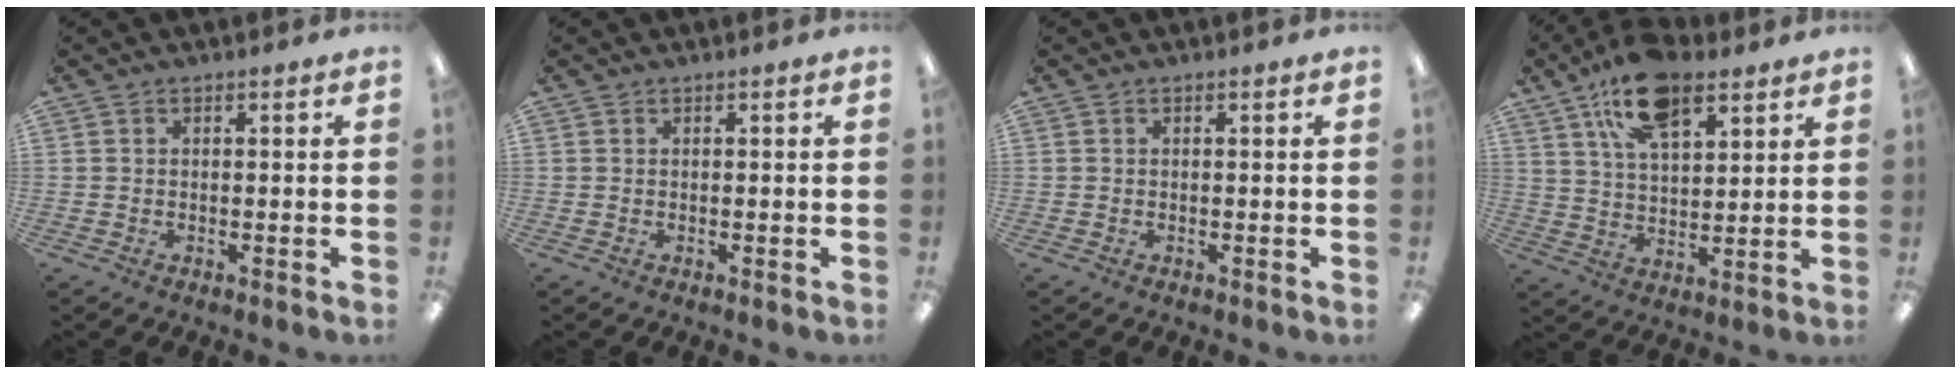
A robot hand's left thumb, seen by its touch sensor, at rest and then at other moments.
{"total": 0.0}
{"total": 0.0}
{"total": 15.4, "force": [9.5, 7.6, 9.4], "torque": [-0.159, -0.029, 0.170]}